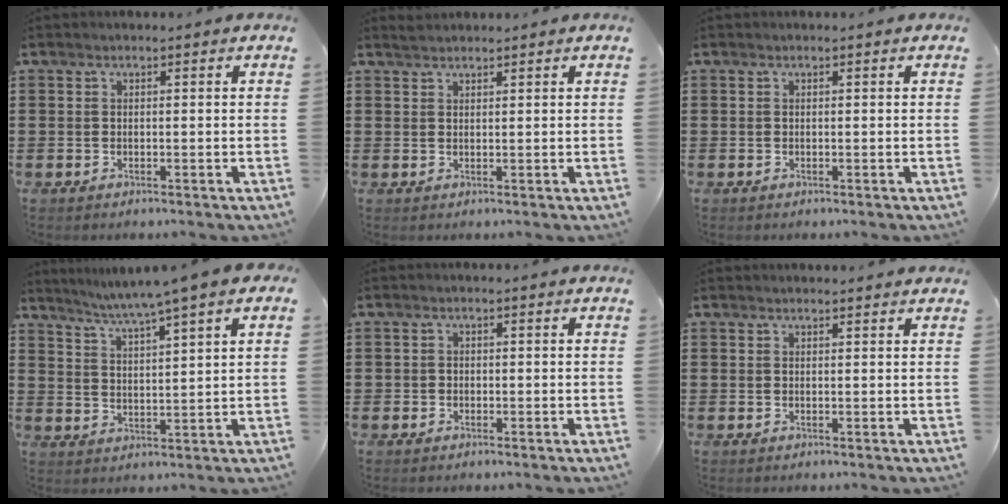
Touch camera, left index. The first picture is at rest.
{"total": 1.3, "force": [1.3, 0.2, 0.2], "torque": [-0.005, 0.000, 0.025]}
{"total": 0.0}
{"total": 4.4, "force": [3.7, -1.2, 2.1], "torque": [-0.056, -0.025, 0.057]}
{"total": 0.7, "force": [-0.2, 0.7, -0.1], "torque": [-0.001, 0.004, -0.005]}
{"total": 1.1, "force": [1.1, 0.0, 0.2], "torque": [-0.006, -0.001, 0.021]}